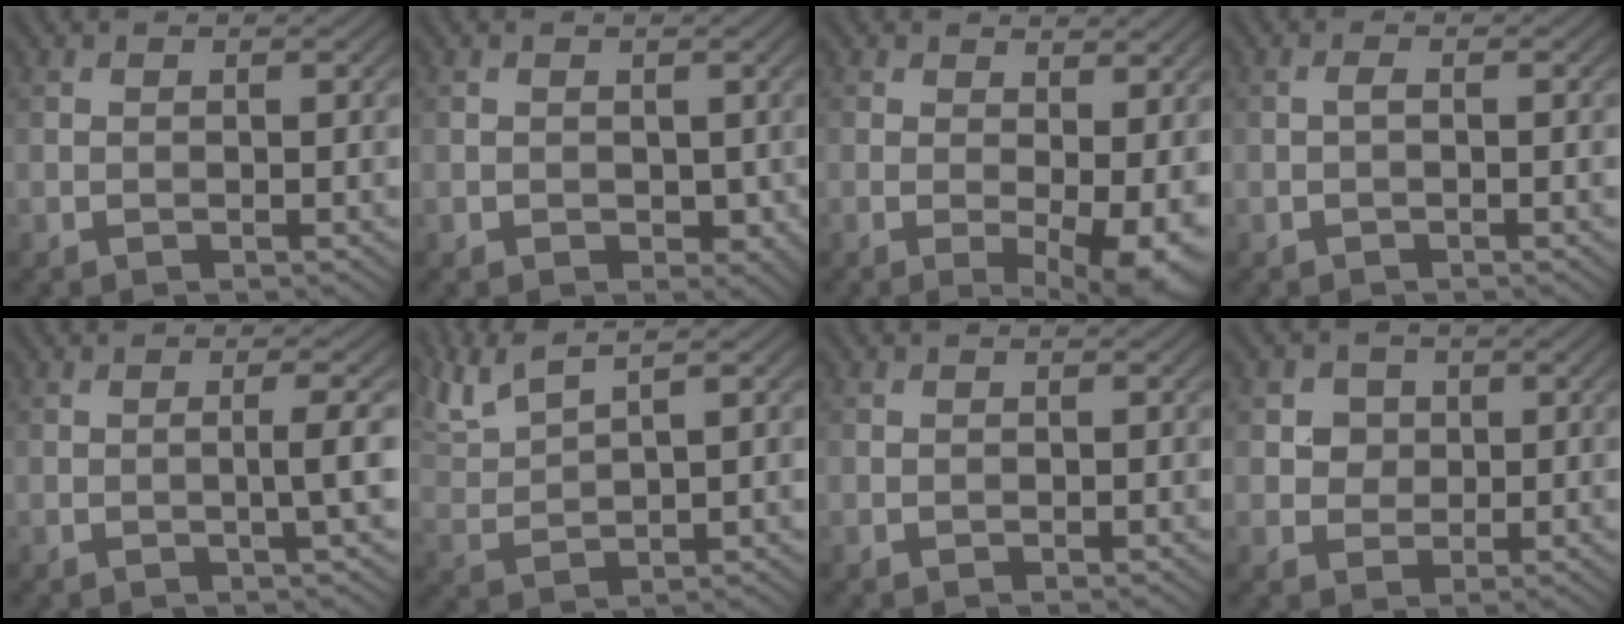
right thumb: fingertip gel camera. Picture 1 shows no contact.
{"total": 2.1, "force": [-0.1, 1.8, 1.1], "torque": [-0.023, -0.012, 0.002]}
{"total": 7.3, "force": [0.0, 2.4, 6.9], "torque": [-0.097, -0.007, 0.005]}
{"total": 0.8, "force": [-0.2, 0.1, 0.7], "torque": [-0.015, 0.002, -0.006]}
{"total": 2.7, "force": [0.0, 0.1, 2.7], "torque": [-0.047, 0.005, -0.006]}
{"total": 7.1, "force": [5.4, 1.4, 4.4], "torque": [-0.104, 0.023, 0.111]}
{"total": 0.0}
{"total": 3.5, "force": [1.0, 3.1, 1.2], "torque": [-0.041, -0.009, 0.023]}